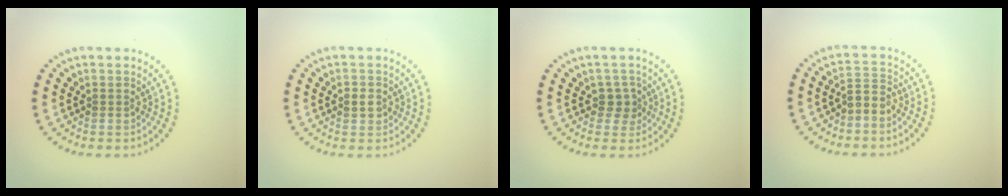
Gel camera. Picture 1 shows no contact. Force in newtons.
{"total": 1.1, "press": 1.0, "slide": 0.3}
{"total": 1.7, "press": 1.4, "slide": 1.0}
{"total": 2.0, "press": 1.4, "slide": 1.4}